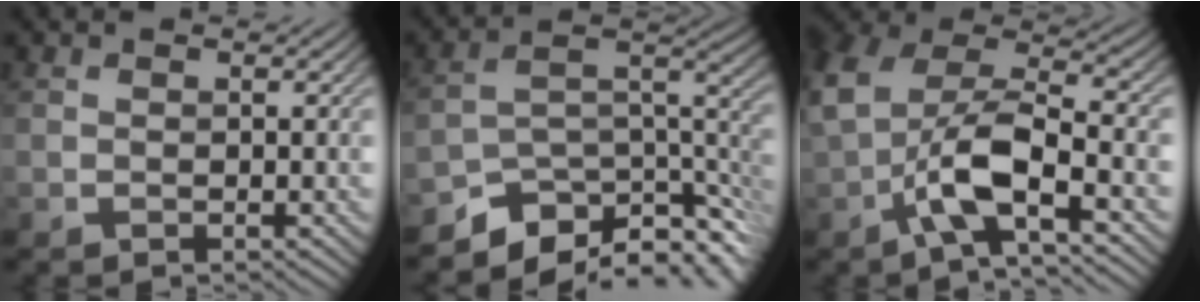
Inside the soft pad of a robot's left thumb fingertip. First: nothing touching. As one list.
[{"total": 10.9, "force": [-8.1, 4.7, 5.6], "torque": [-0.092, -0.011, -0.126]}, {"total": 9.9, "force": [-3.3, 4.3, 8.3], "torque": [-0.161, 0.007, -0.077]}]